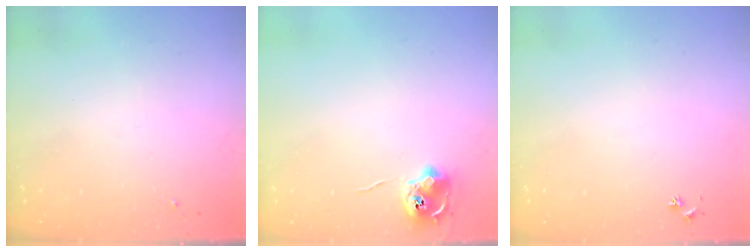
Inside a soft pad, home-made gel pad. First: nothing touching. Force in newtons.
{"total": 8.8, "press": 8.8, "slide": 0.1}
{"total": 2.5, "press": 2.5, "slide": 0.3}